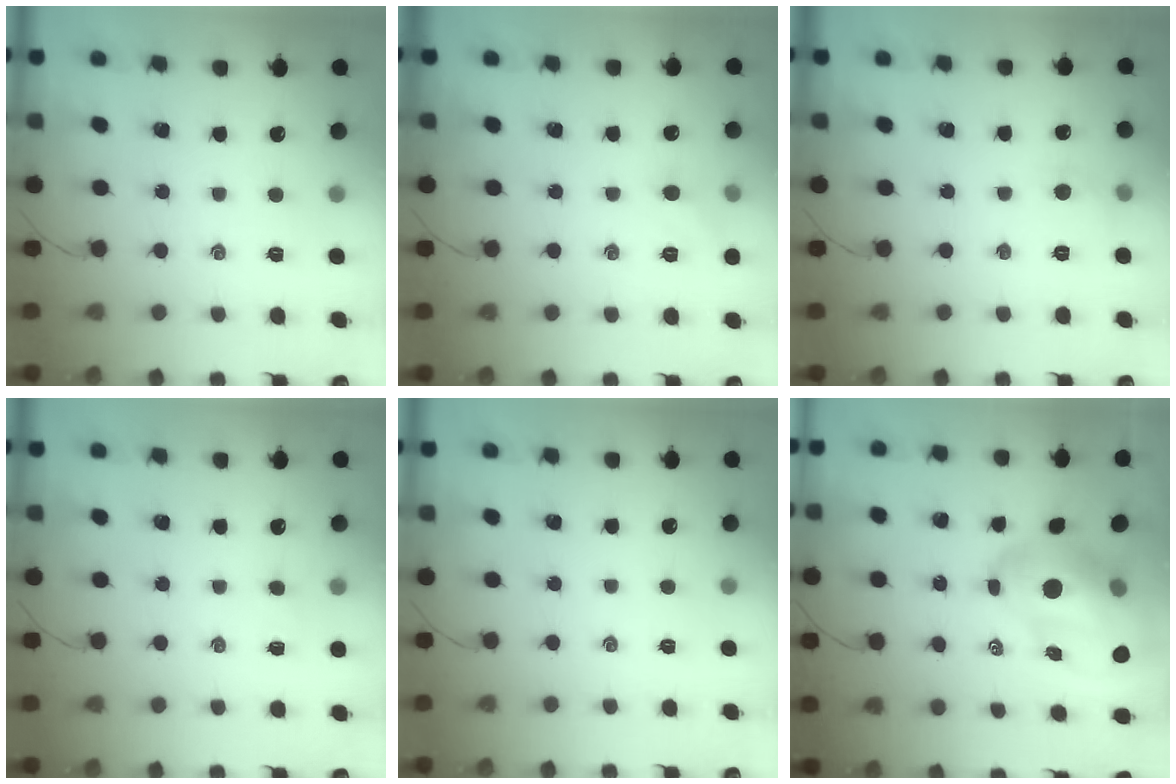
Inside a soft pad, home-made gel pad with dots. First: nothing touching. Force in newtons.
{"total": 5.6, "press": 5.4, "slide": 1.6}
{"total": 4.5, "press": 4.3, "slide": 1.5}
{"total": 2.5, "press": 2.4, "slide": 0.8}
{"total": 0.0}
{"total": 15.9, "press": 15.3, "slide": 4.4}